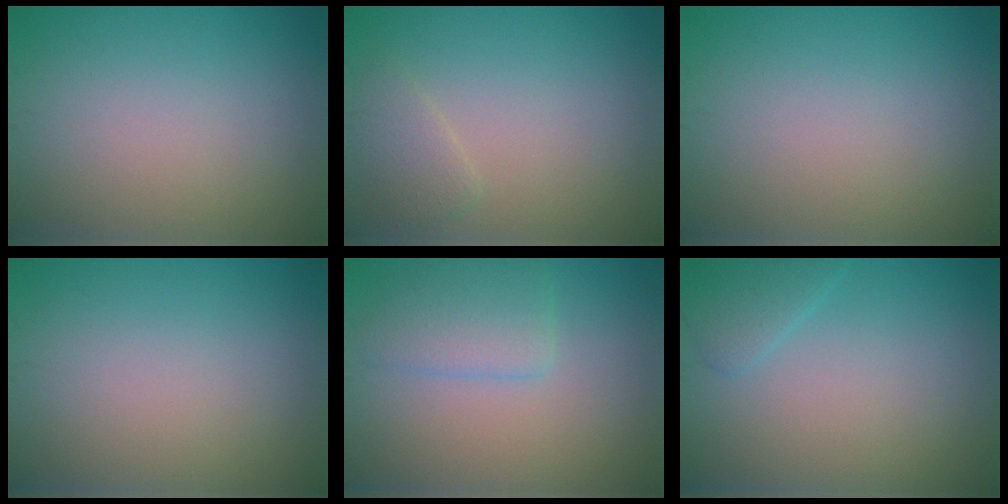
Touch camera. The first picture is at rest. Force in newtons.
{"total": 1.6, "press": 1.6, "slide": 0.2}
{"total": 0.0}
{"total": 0.0}
{"total": 2.9, "press": 2.8, "slide": 0.3}
{"total": 1.8, "press": 1.8, "slide": 0.1}